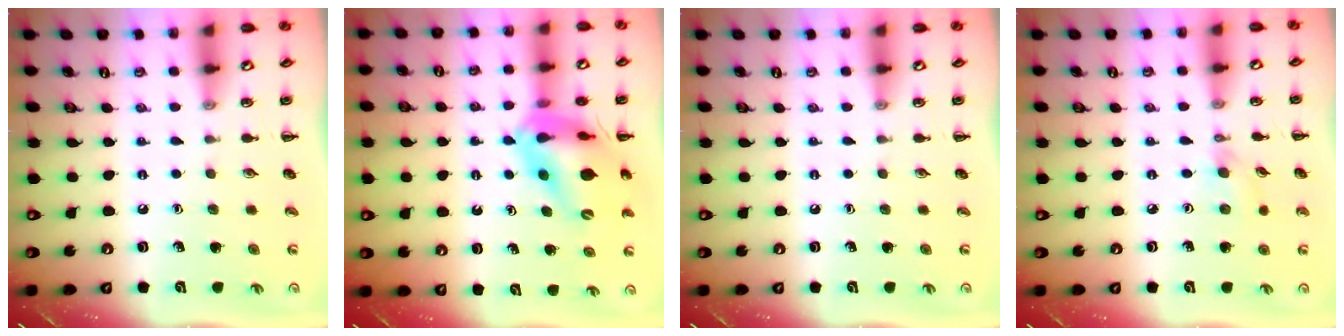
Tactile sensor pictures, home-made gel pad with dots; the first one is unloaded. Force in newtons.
{"total": 14.9, "press": 14.2, "slide": 4.4}
{"total": 0.0}
{"total": 3.4, "press": 3.1, "slide": 1.3}